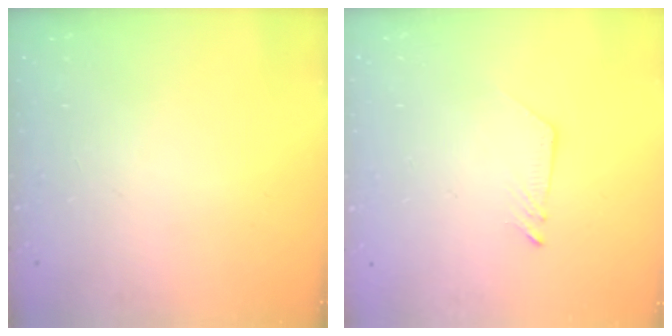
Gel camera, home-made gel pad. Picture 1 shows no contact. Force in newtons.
{"total": 2.6, "press": 2.6, "slide": 0.3}